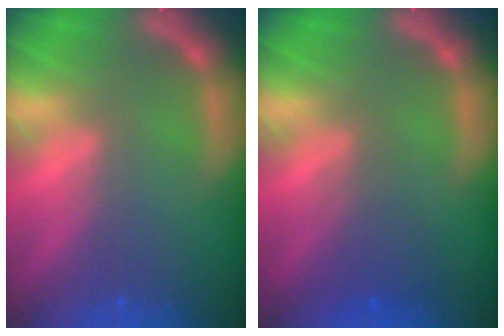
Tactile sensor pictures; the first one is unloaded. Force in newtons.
{"total": 2.4}